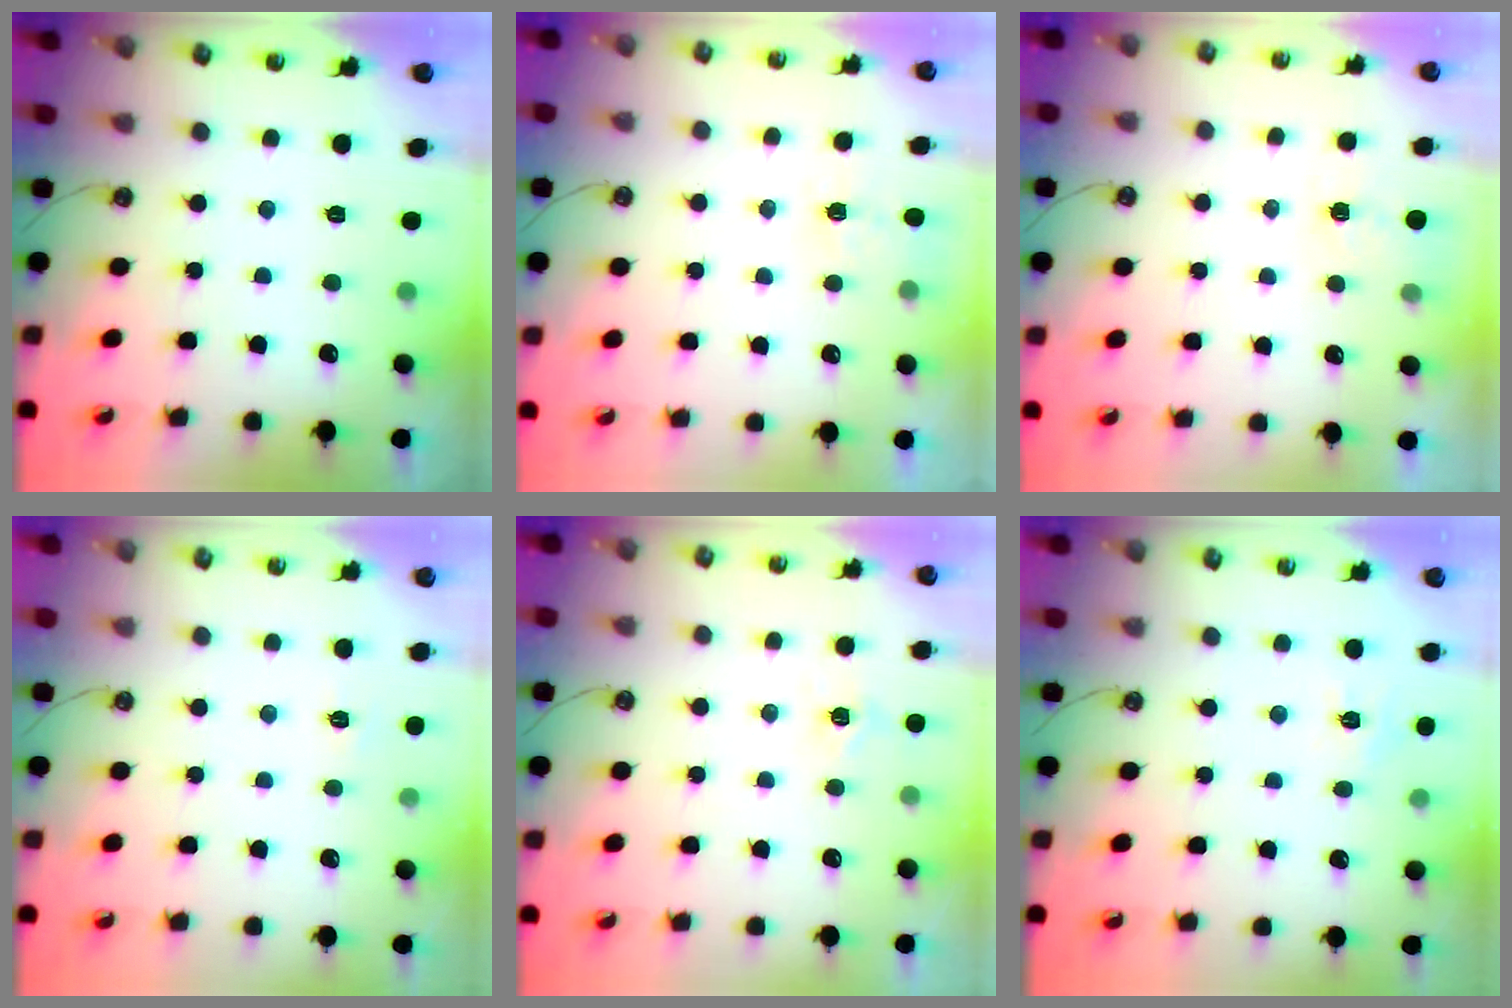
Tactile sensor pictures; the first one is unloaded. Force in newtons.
{"total": 4.7, "press": 4.6, "slide": 0.5}
{"total": 2.9, "press": 2.9, "slide": 0.5}
{"total": 2.7, "press": 2.7, "slide": 0.4}
{"total": 5.2, "press": 5.1, "slide": 0.8}
{"total": 5.3, "press": 5.2, "slide": 0.7}